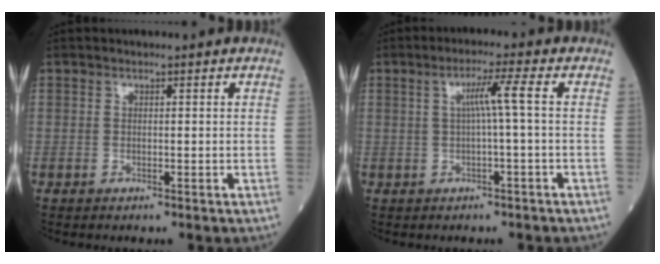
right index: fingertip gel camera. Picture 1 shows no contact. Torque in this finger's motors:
{"motor_torque": [0.45, -0.11, 0.34, 0.08]}